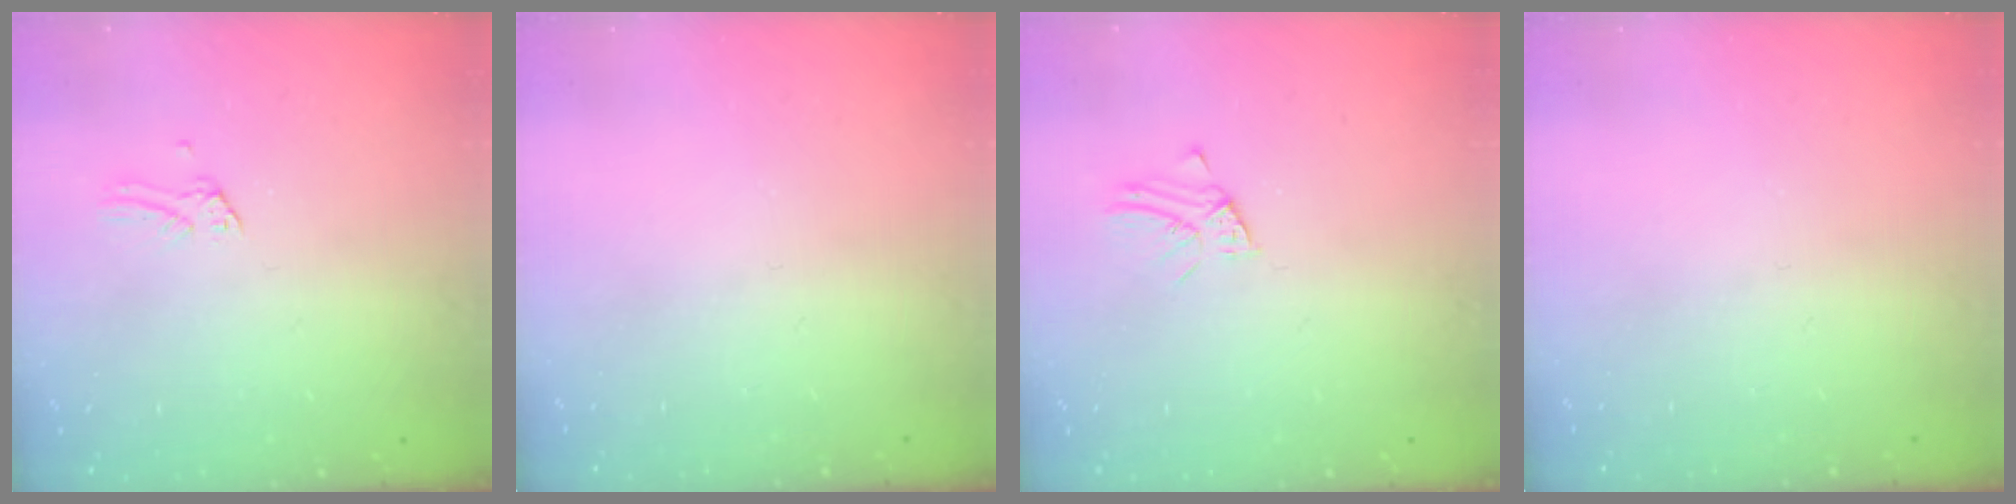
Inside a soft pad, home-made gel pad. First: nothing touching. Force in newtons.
{"total": 0.0}
{"total": 2.1, "press": 2.1, "slide": 0.2}
{"total": 0.0}